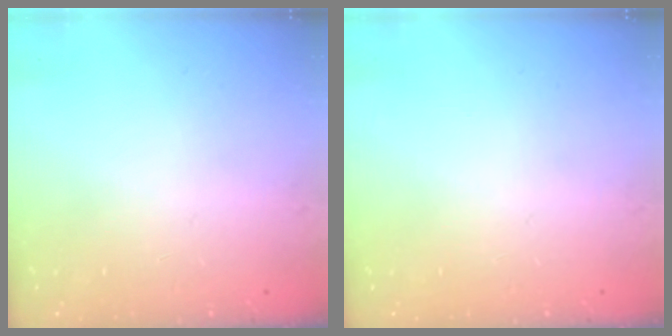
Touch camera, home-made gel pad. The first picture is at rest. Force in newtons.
{"total": 0.0}